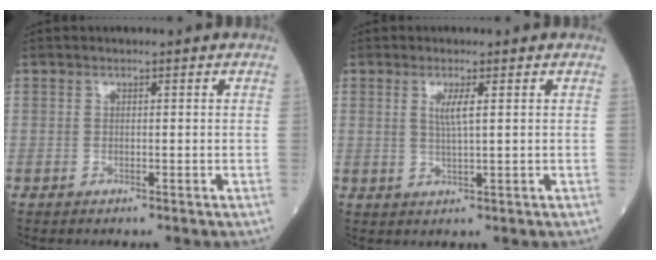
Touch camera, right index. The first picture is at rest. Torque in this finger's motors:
{"motor_torque": [0.42, 0.23, 0.16, 0.07]}